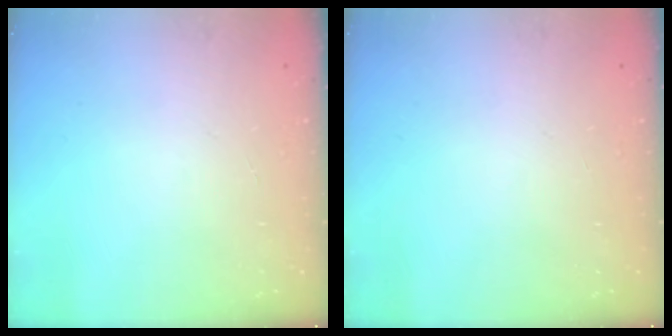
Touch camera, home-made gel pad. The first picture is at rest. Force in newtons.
{"total": 0.0}